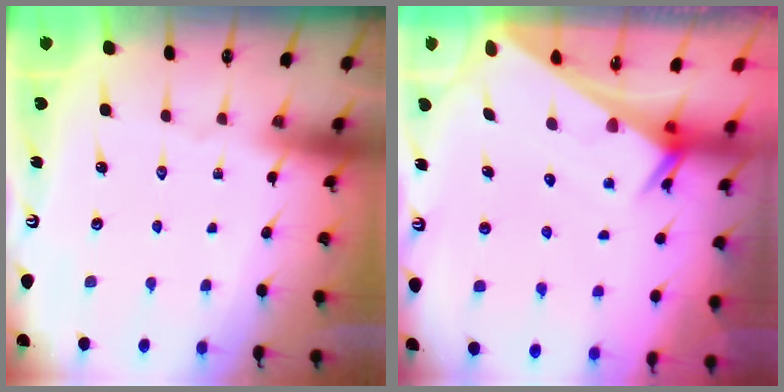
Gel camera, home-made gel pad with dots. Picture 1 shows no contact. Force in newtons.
{"total": 2.5, "press": 2.5, "slide": 0.1}